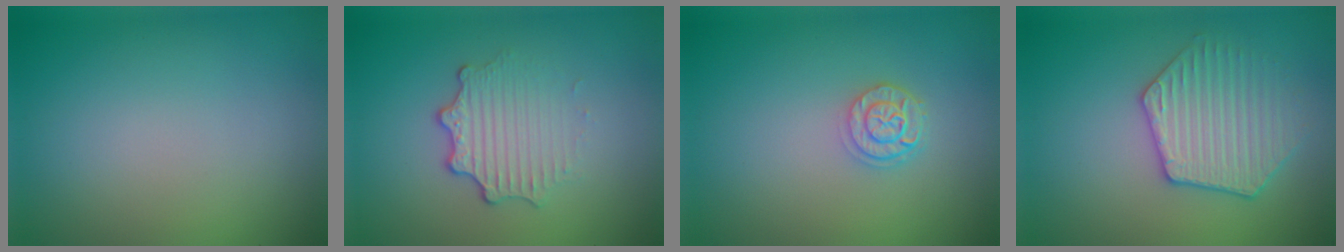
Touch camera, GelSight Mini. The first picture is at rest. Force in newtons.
{"total": 3.4, "press": 2.7, "slide": 2.0}
{"total": 2.4, "press": 2.0, "slide": 1.3}
{"total": 3.8, "press": 3.7, "slide": 0.6}